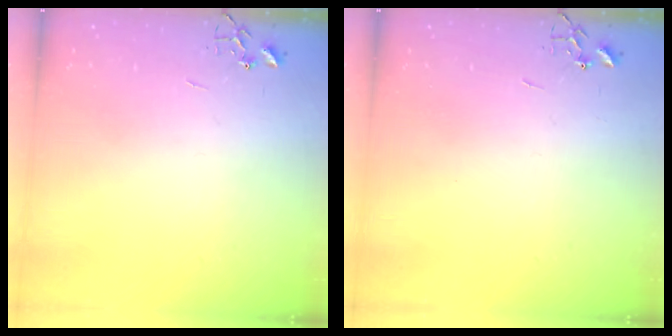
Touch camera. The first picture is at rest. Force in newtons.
{"total": 0.0}